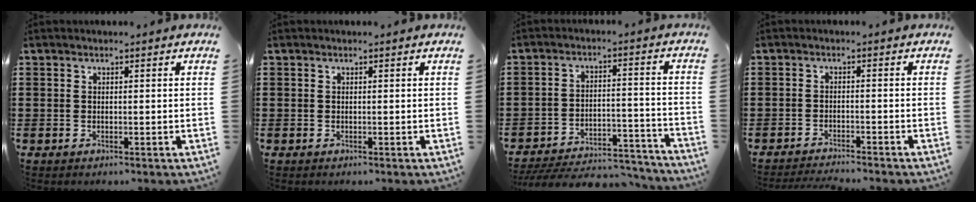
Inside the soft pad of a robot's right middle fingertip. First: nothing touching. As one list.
[{"total": 0.0}, {"total": 6.1, "force": [-5.8, 0.9, 1.8], "torque": [-0.037, 0.003, -0.116]}, {"total": 2.2, "force": [-2.2, -0.1, 0.2], "torque": [-0.006, 0.000, -0.045]}]